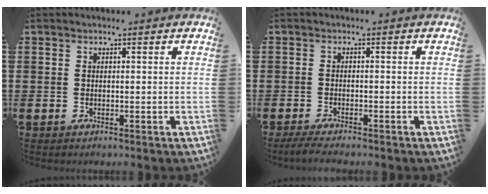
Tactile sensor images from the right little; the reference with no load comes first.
{"total": 1.7, "force": [-1.4, 0.0, 0.9], "torque": [-0.017, 0.001, -0.027]}